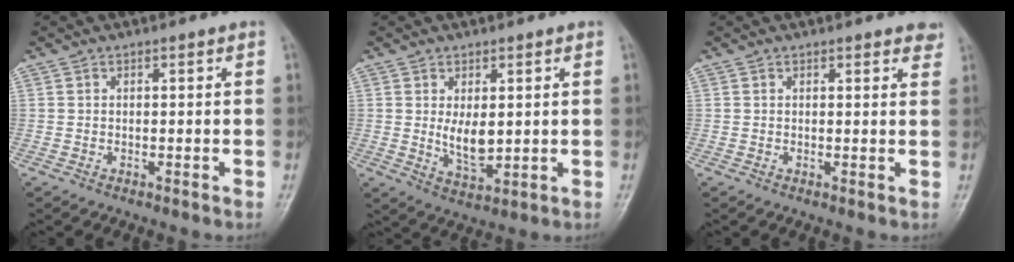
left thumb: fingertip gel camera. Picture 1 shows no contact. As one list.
[{"total": 6.1, "force": [0.8, 3.2, 5.1], "torque": [-0.073, -0.017, 0.023]}, {"total": 3.2, "force": [2.4, 1.2, 1.8], "torque": [-0.002, -0.004, 0.022]}]